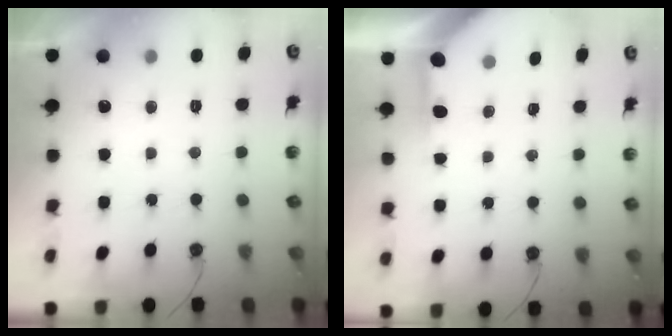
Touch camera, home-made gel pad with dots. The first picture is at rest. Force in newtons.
{"total": 3.9, "press": 3.8, "slide": 0.4}